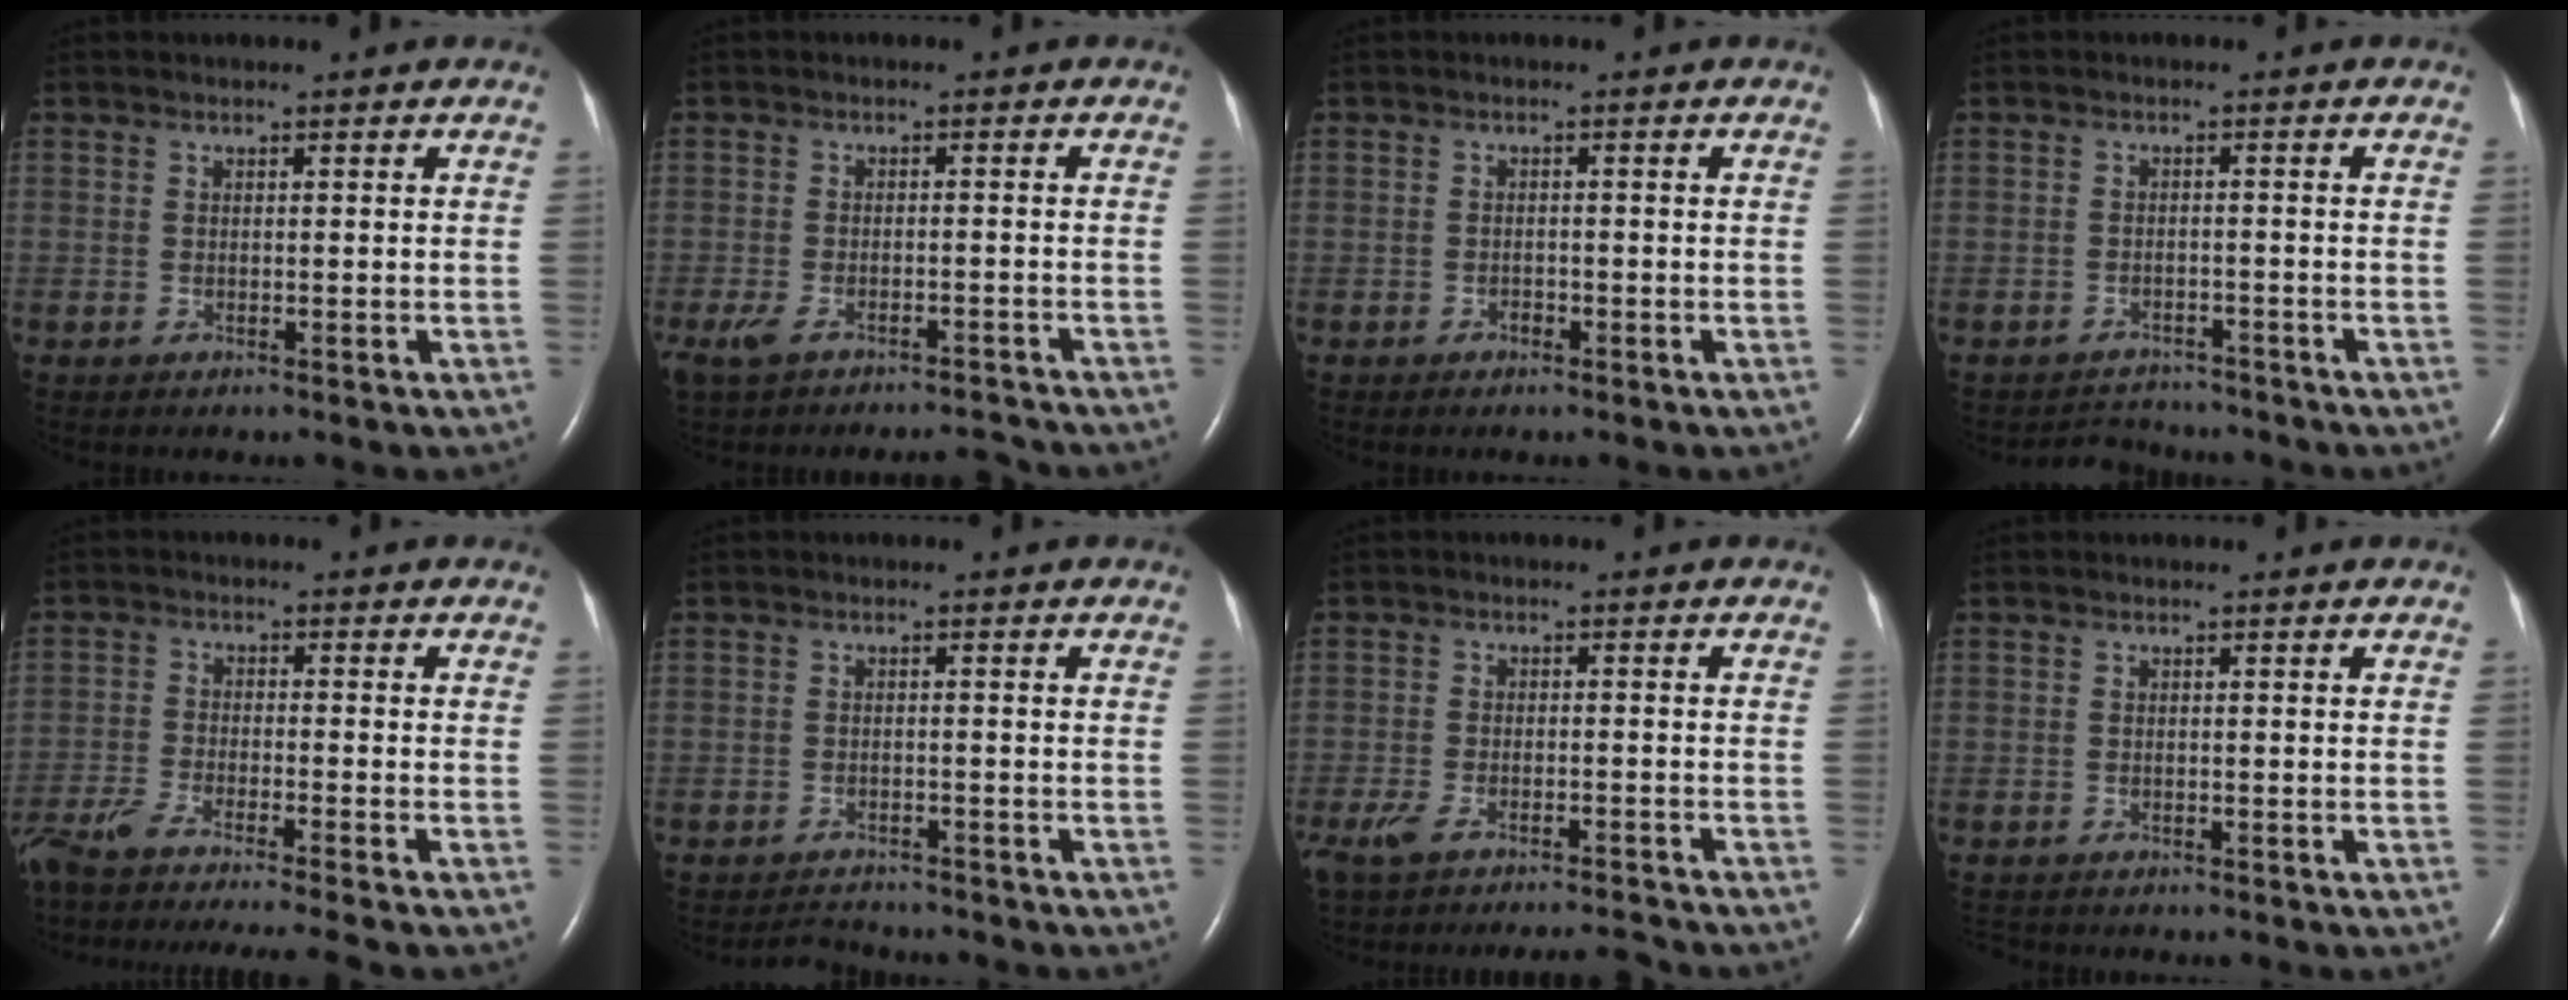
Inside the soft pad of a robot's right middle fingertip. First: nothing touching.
{"total": 6.2, "force": [-5.3, 1.8, 2.8], "torque": [-0.057, -0.002, -0.088]}
{"total": 0.8, "force": [-0.6, 0.4, 0.3], "torque": [-0.006, 0.002, -0.012]}
{"total": 3.7, "force": [-3.5, 0.9, -0.7], "torque": [0.004, 0.003, -0.054]}
{"total": 15.6, "force": [-13.7, -0.9, 7.3], "torque": [-0.122, -0.033, -0.224]}
{"total": 2.8, "force": [-2.7, 0.4, -0.3], "torque": [-0.002, -0.010, -0.042]}
{"total": 8.4, "force": [-7.5, 1.1, 3.6], "torque": [-0.066, -0.005, -0.120]}
{"total": 1.5, "force": [-1.4, 0.4, 0.0], "torque": [-0.003, -0.006, -0.022]}